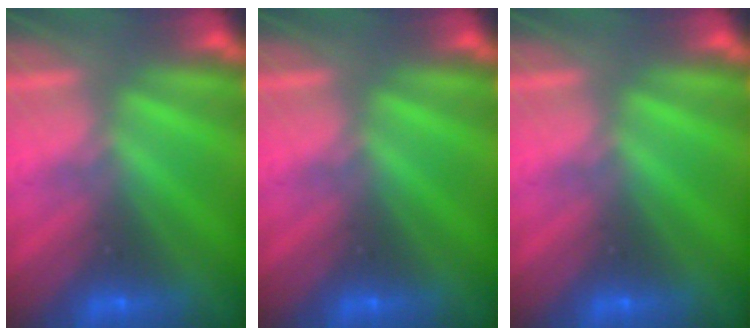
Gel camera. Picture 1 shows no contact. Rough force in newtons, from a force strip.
{"total": 0.0}
{"total": 0.0}